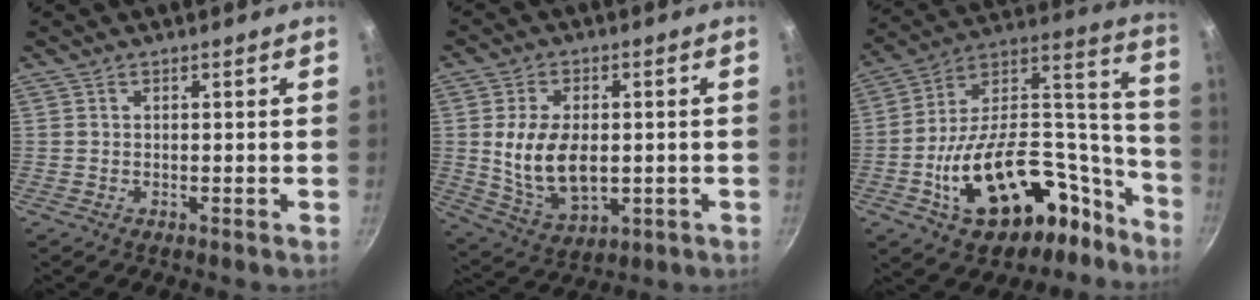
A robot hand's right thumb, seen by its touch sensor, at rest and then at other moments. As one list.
[{"total": 12.8, "force": [-0.3, 7.9, 10.0], "torque": [-0.167, -0.009, 0.009]}, {"total": 33.2, "force": [-15.3, 18.7, 22.8], "torque": [-0.282, 0.119, -0.224]}]